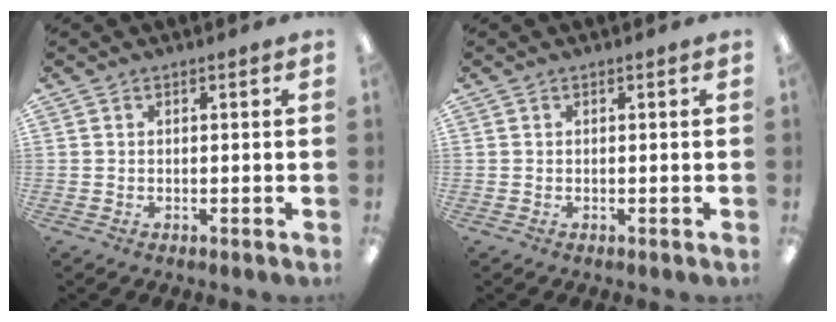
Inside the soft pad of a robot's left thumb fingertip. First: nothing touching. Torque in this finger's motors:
{"motor_torque": [0.00, 0.00, 0.00, 0.00, 0.00]}